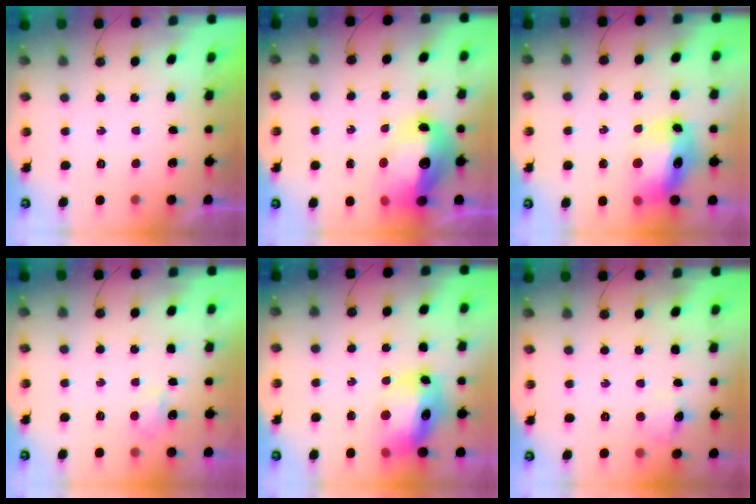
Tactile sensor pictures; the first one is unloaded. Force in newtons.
{"total": 16.6, "press": 16.5, "slide": 1.7}
{"total": 14.1, "press": 14.0, "slide": 1.5}
{"total": 2.9, "press": 2.8, "slide": 0.6}
{"total": 14.1, "press": 14.0, "slide": 1.5}
{"total": 7.0, "press": 7.0, "slide": 0.8}